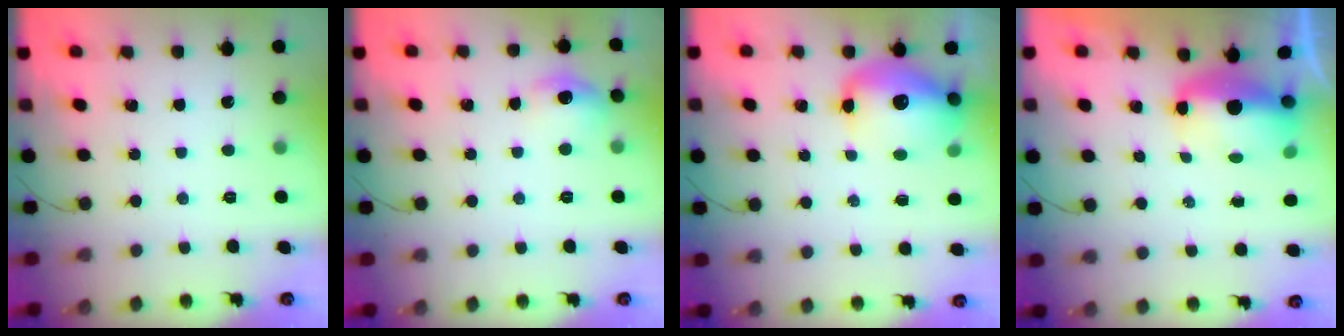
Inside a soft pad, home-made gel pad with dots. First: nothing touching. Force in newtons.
{"total": 8.3, "press": 8.0, "slide": 2.0}
{"total": 13.4, "press": 13.1, "slide": 2.9}
{"total": 6.5, "press": 6.4, "slide": 0.6}